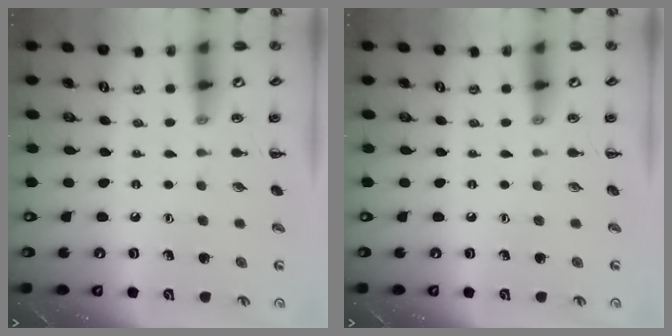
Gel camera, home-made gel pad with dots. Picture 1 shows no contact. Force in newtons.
{"total": 0.0}